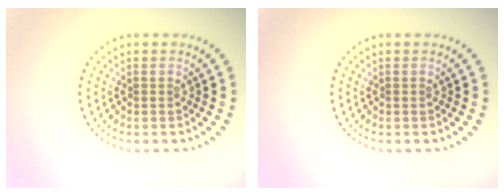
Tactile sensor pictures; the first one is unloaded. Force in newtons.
{"total": 0.0}